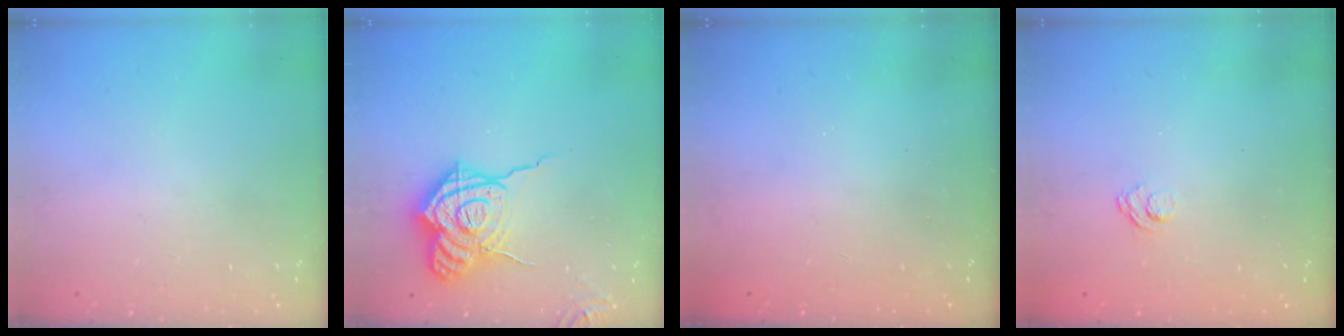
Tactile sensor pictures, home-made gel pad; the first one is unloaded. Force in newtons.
{"total": 19.2, "press": 19.1, "slide": 2.4}
{"total": 2.5, "press": 2.4, "slide": 0.8}
{"total": 3.2, "press": 2.9, "slide": 1.3}